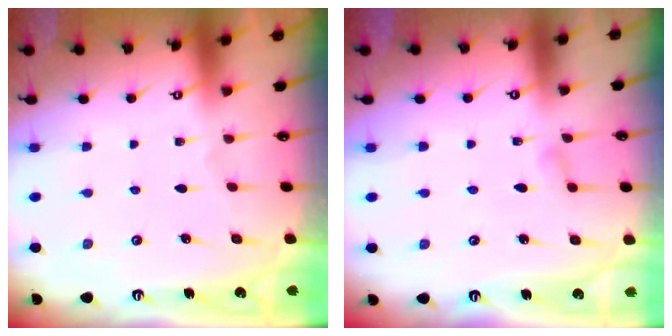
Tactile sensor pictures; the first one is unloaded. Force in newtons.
{"total": 5.2, "press": 5.1, "slide": 0.7}